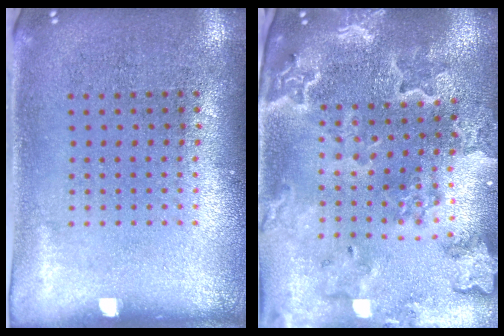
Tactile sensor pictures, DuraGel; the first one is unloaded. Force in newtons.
{"total": 2.4, "press": 2.3, "slide": 0.7}